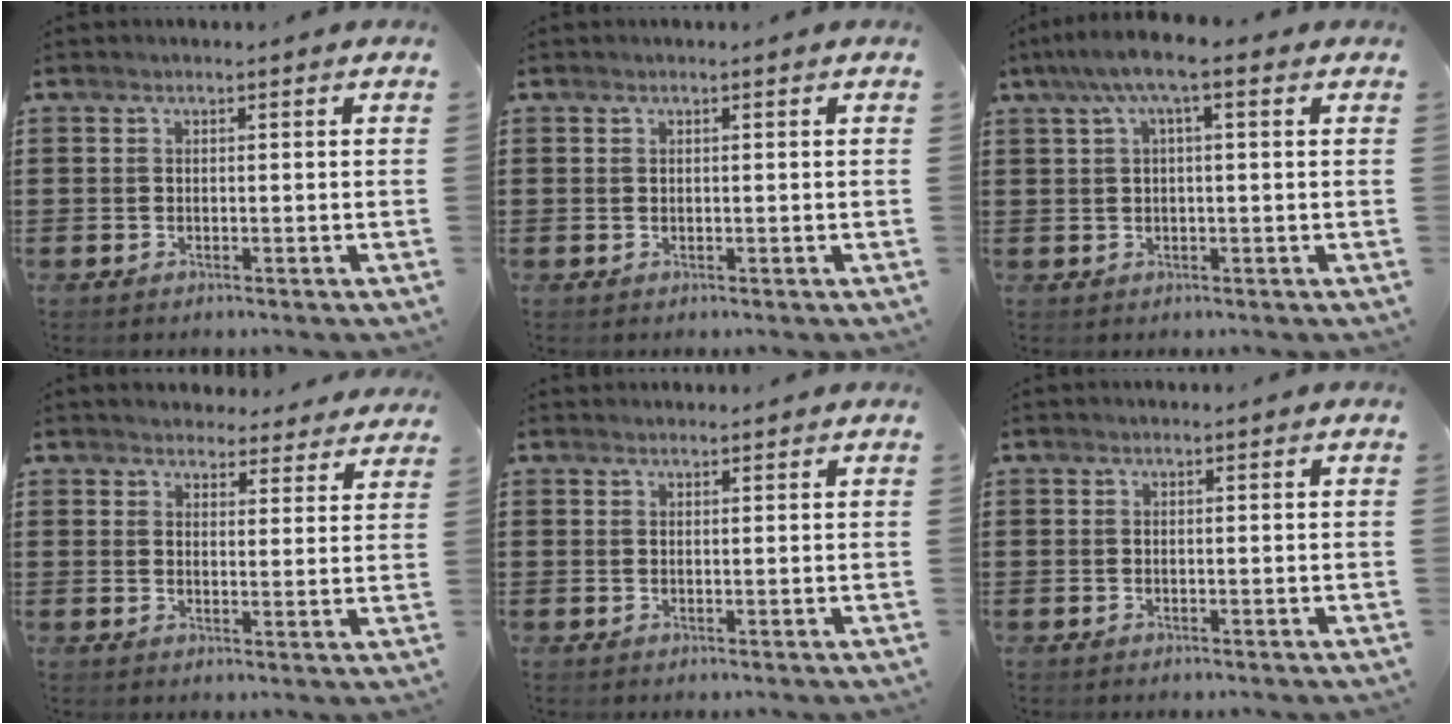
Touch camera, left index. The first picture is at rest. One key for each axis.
{"total": 0.0}
{"total": 4.9, "fx": 1.5, "fy": 0.8, "fz": 4.6, "tx": -0.097, "ty": 0.004, "tz": 0.021}
{"total": 3.8, "fx": 3.7, "fy": 0.7, "fz": 0.1, "tx": -0.008, "ty": -0.016, "tz": 0.067}
{"total": 0.9, "fx": 0.9, "fy": 0.2, "fz": 0.1, "tx": -0.003, "ty": 0.001, "tz": 0.018}
{"total": 0.0}